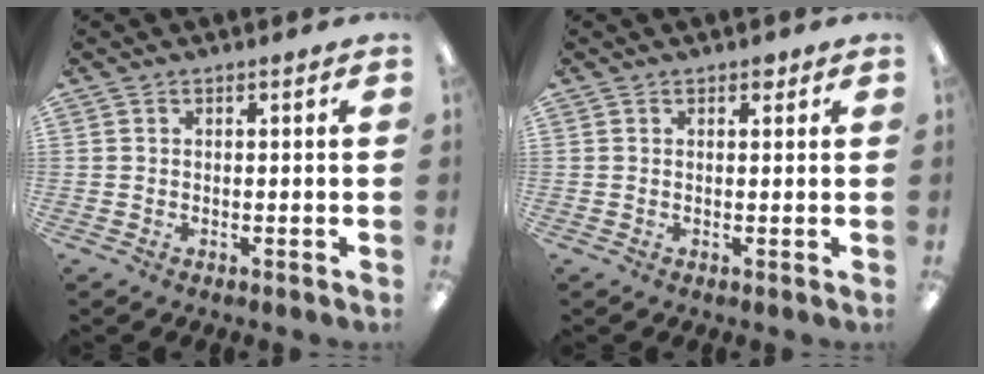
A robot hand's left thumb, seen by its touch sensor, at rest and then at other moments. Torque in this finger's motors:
{"motor_torque": [0.23, 0.02, 0.14, 0.12, 0.00]}